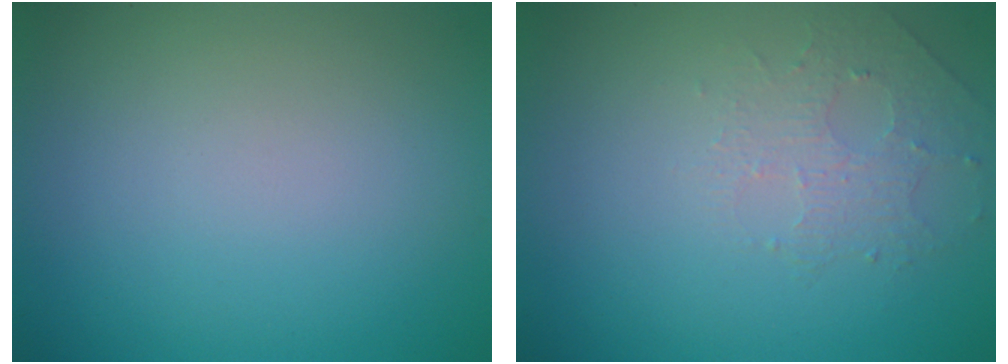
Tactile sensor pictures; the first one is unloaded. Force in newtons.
{"total": 1.5, "press": 1.0, "slide": 1.1}